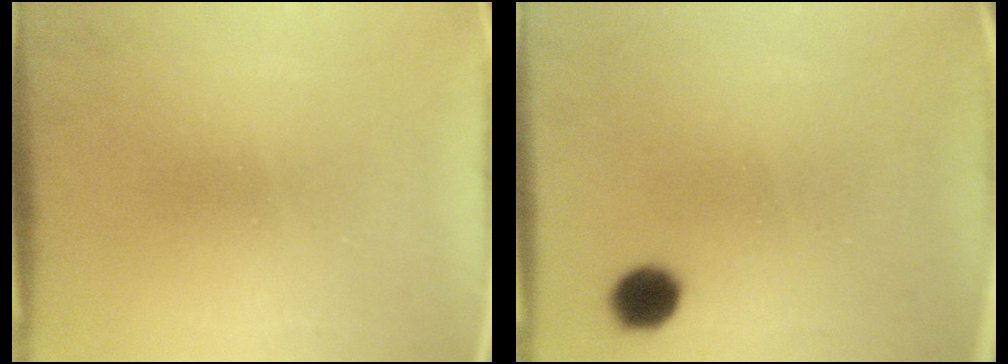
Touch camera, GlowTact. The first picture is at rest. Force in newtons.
{"total": 4.7}